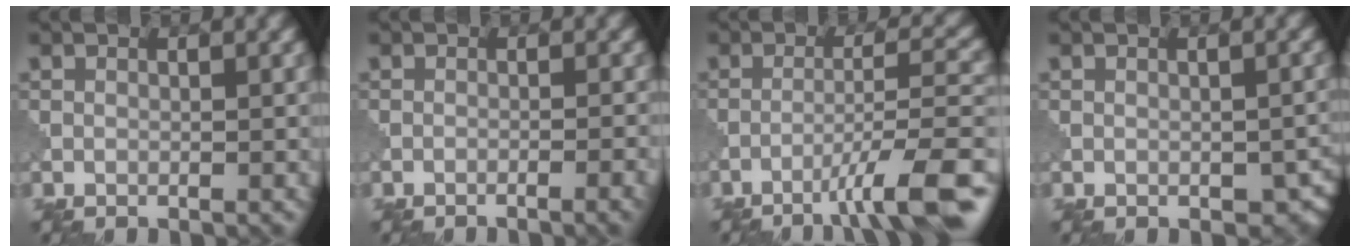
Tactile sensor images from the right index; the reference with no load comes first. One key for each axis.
{"total": 3.0, "fx": -1.9, "fy": 0.8, "fz": 2.2, "tx": -0.025, "ty": 0.012, "tz": -0.034}
{"total": 8.9, "fx": -5.5, "fy": 1.1, "fz": 6.9, "tx": -0.100, "ty": 0.016, "tz": -0.085}
{"total": 3.2, "fx": -1.0, "fy": 2.1, "fz": 2.2, "tx": -0.025, "ty": -0.009, "tz": -0.003}